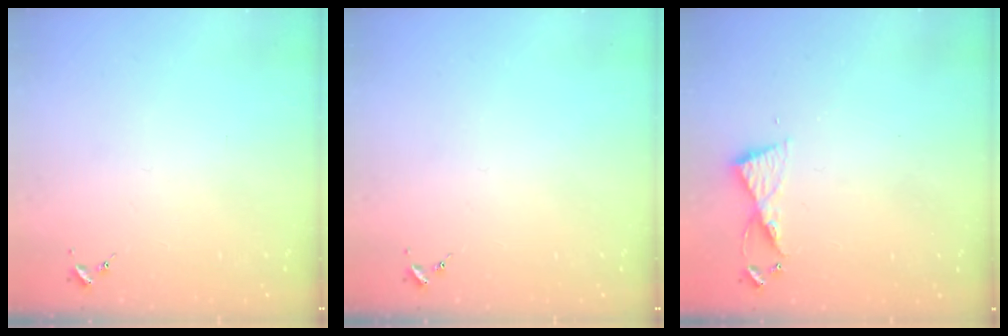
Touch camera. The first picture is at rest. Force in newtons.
{"total": 0.0}
{"total": 6.0, "press": 6.0, "slide": 0.6}